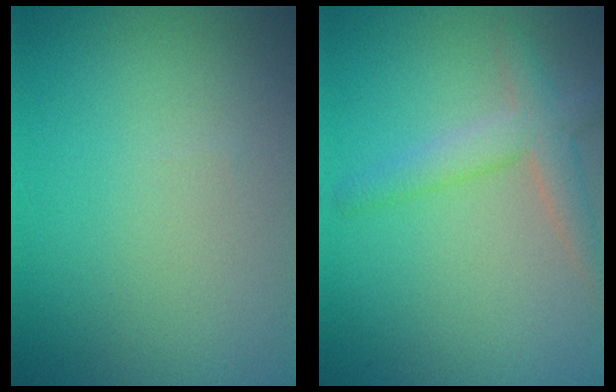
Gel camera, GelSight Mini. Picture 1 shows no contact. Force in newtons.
{"total": 3.2, "press": 3.2, "slide": 0.2}